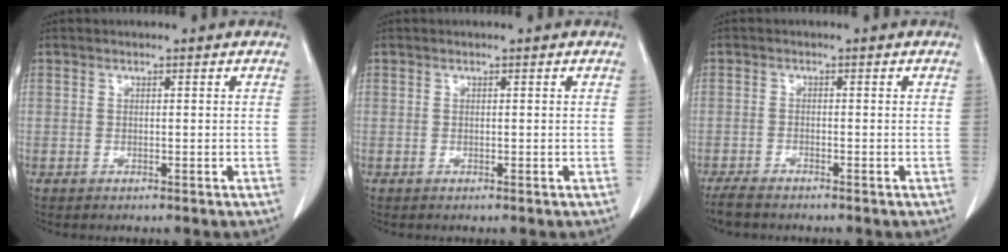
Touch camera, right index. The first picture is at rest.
{"total": 0.0}
{"total": 3.2, "force": [-2.8, 0.5, 1.5], "torque": [-0.028, -0.008, -0.047]}